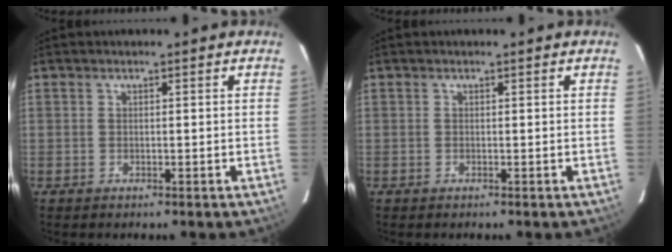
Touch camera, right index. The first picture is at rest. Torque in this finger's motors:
{"motor_torque": [0.08, 0.03, 0.03, 0.01]}